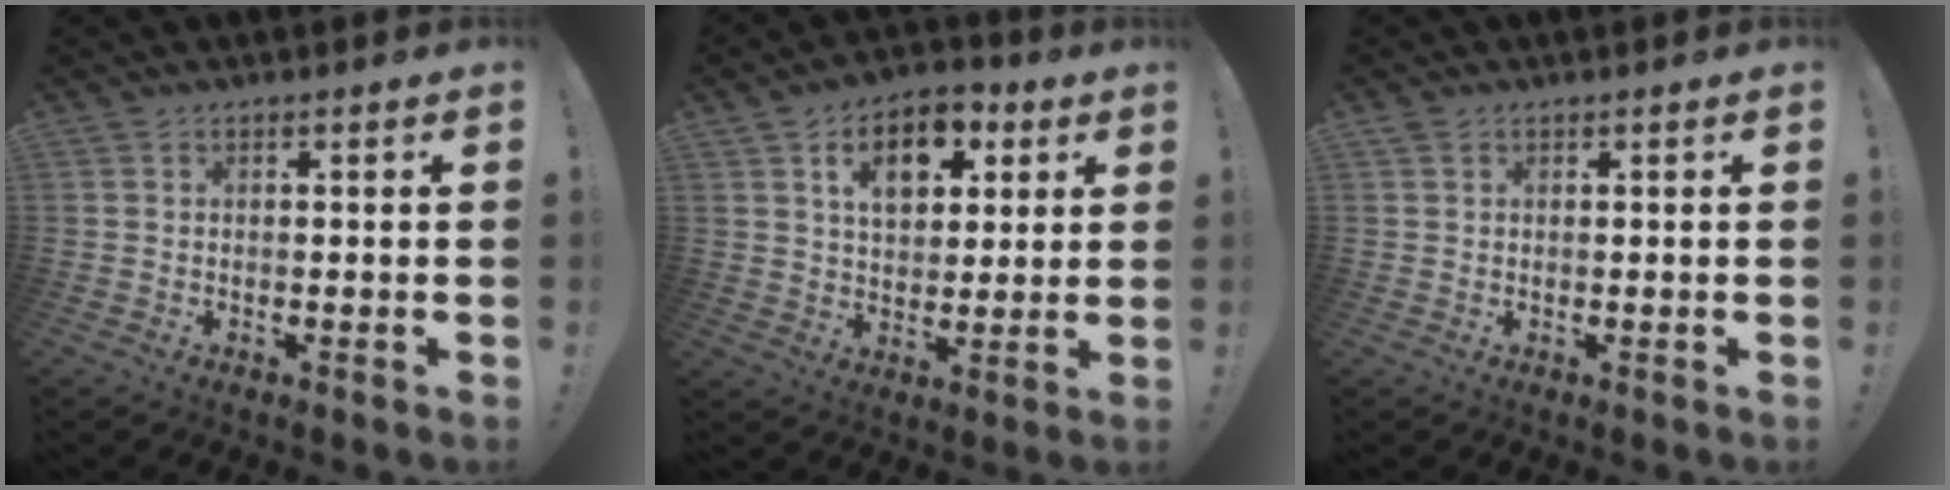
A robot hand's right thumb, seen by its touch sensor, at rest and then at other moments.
{"total": 12.2, "force": [4.9, 8.3, 7.5], "torque": [-0.116, -0.005, 0.089]}
{"total": 1.0, "force": [0.6, 0.7, 0.3], "torque": [-0.007, -0.001, 0.012]}